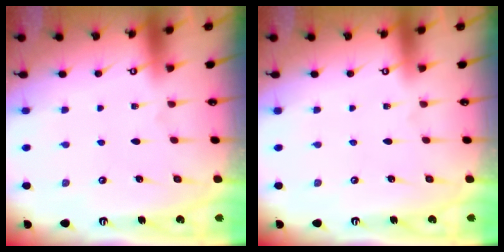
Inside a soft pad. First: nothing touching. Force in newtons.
{"total": 0.0}